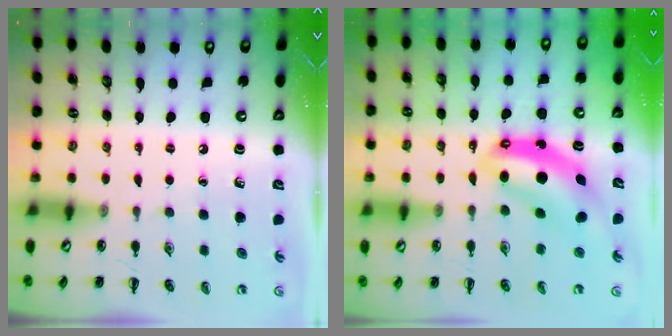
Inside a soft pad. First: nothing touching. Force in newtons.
{"total": 8.3, "press": 8.0, "slide": 2.1}